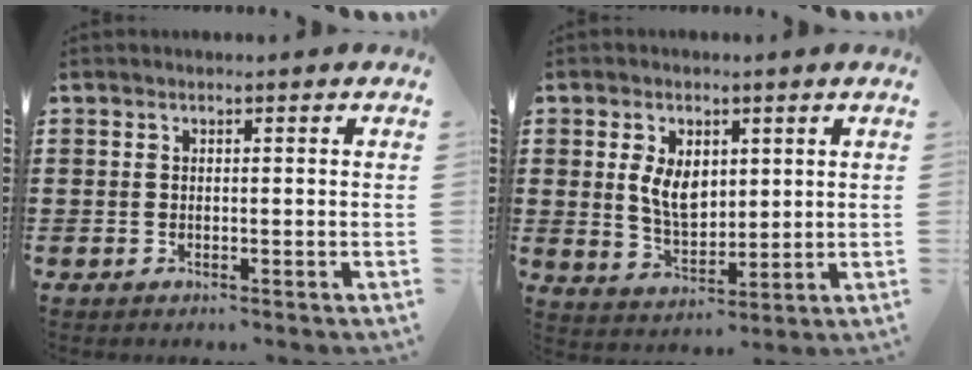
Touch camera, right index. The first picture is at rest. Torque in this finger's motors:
{"motor_torque": [0.39, 0.29, 0.37, 0.16]}